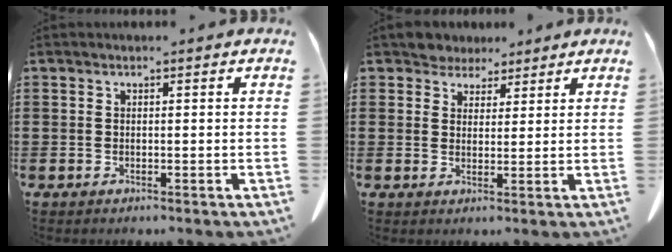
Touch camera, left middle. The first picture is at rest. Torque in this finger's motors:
{"motor_torque": [0.26, 0.25, 0.02, 0.01]}